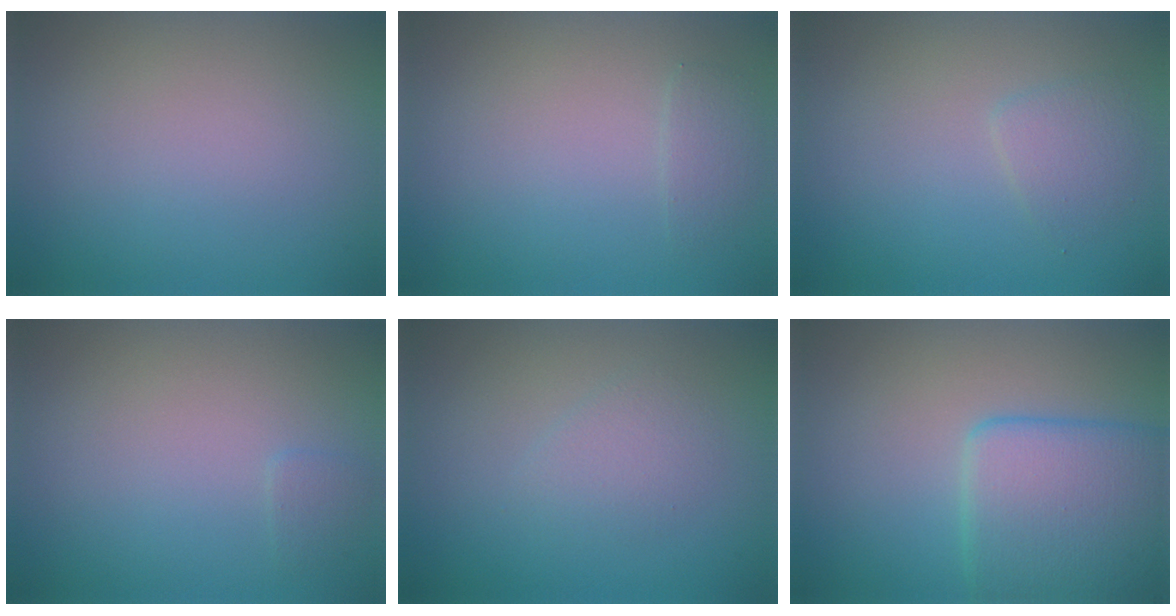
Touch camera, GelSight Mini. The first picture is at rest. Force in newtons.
{"total": 1.1, "press": 1.1, "slide": 0.2}
{"total": 1.6, "press": 1.6, "slide": 0.1}
{"total": 0.7, "press": 0.7, "slide": 0.1}
{"total": 1.6, "press": 1.6, "slide": 0.1}
{"total": 6.8, "press": 6.8, "slide": 0.4}